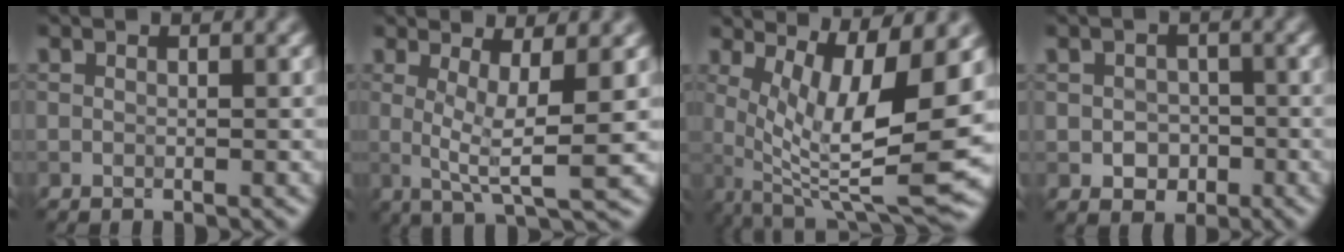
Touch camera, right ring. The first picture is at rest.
{"total": 4.8, "force": [0.9, 0.8, 4.6], "torque": [-0.078, -0.005, 0.014]}
{"total": 10.6, "force": [1.4, 2.8, 10.1], "torque": [-0.165, -0.012, 0.033]}
{"total": 2.2, "force": [-0.5, 2.0, 0.8], "torque": [-0.005, 0.000, -0.012]}